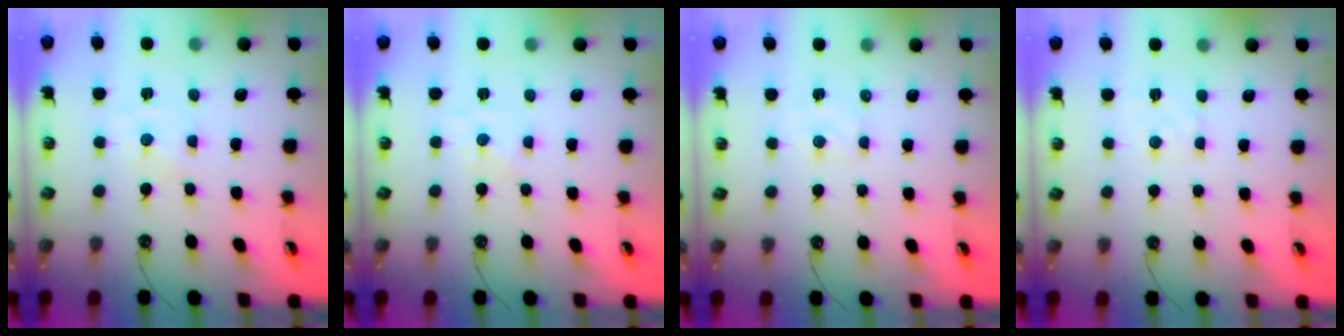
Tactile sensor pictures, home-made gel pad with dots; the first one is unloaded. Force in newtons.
{"total": 1.5, "press": 1.5, "slide": 0.2}
{"total": 3.4, "press": 3.4, "slide": 0.4}
{"total": 2.9, "press": 2.9, "slide": 0.5}